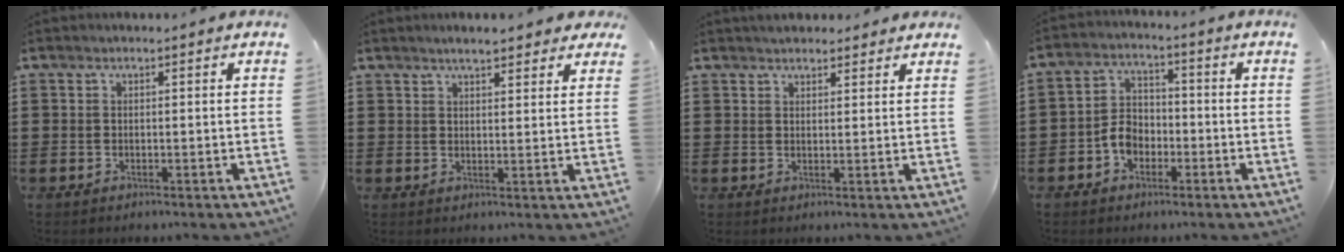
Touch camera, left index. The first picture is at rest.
{"total": 3.6, "force": [3.1, 0.5, 1.7], "torque": [-0.039, 0.001, 0.056]}
{"total": 2.3, "force": [2.2, 0.7, 0.2], "torque": [-0.008, 0.004, 0.043]}
{"total": 4.7, "force": [-2.1, 3.4, 2.4], "torque": [-0.063, 0.008, -0.046]}